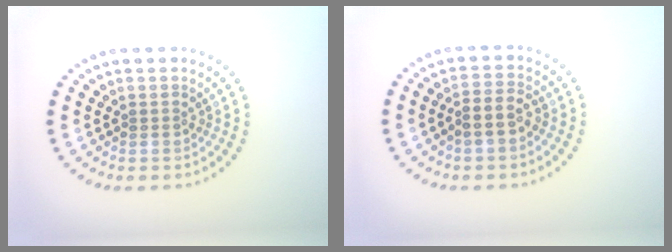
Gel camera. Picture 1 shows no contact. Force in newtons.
{"total": 2.2, "press": 2.0, "slide": 0.9}